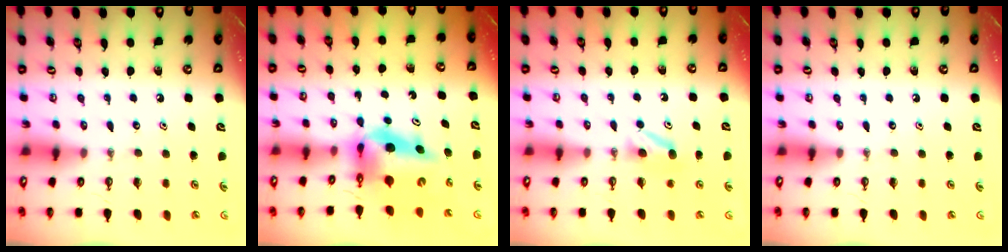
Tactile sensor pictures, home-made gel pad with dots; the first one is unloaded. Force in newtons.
{"total": 8.9, "press": 8.9, "slide": 0.8}
{"total": 4.7, "press": 4.6, "slide": 0.7}
{"total": 0.0}